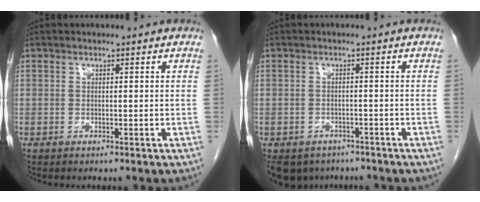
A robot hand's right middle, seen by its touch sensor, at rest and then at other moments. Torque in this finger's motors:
{"motor_torque": [1.14, -0.99, 0.14, 0.06]}